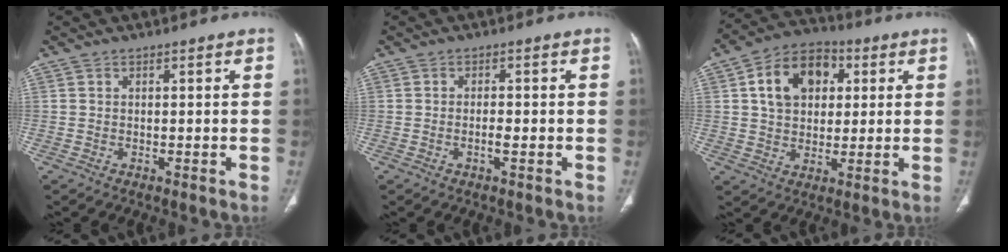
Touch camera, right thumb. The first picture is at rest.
{"total": 1.7, "force": [-0.5, 0.4, 1.5], "torque": [-0.028, 0.001, -0.009]}
{"total": 13.2, "force": [3.6, 9.5, 8.4], "torque": [-0.110, 0.006, 0.052]}